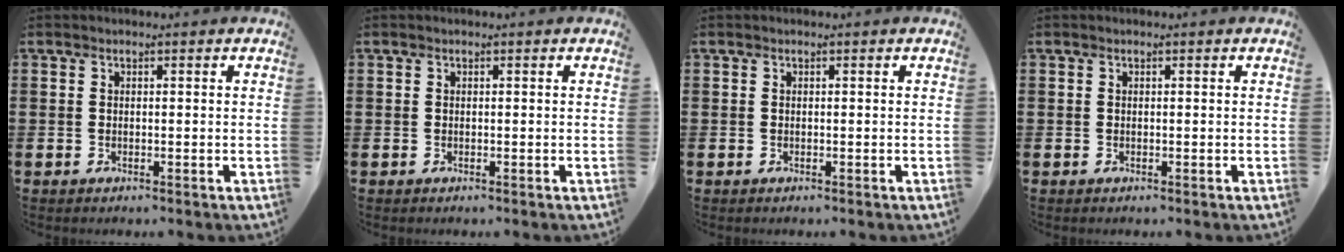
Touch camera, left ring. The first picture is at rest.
{"total": 0.0}
{"total": 0.0}
{"total": 0.0}